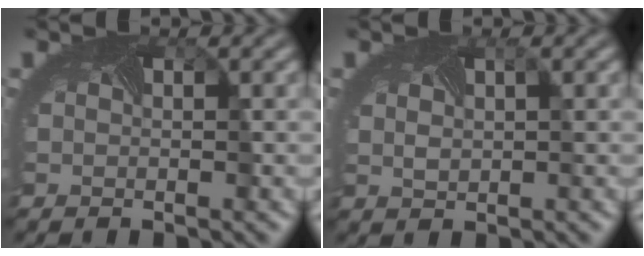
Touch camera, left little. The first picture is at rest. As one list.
[{"total": 1.3, "force": [0.5, 0.8, 0.9], "torque": [-0.023, 0.007, 0.017]}]